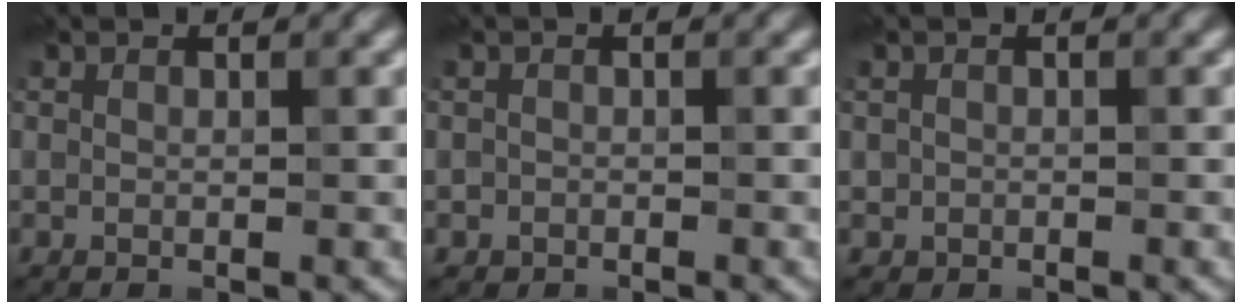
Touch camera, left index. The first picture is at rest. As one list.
[{"total": 0.7, "force": [-0.4, 0.6, -0.1], "torque": [0.007, -0.003, -0.007]}, {"total": 0.8, "force": [-0.2, 0.8, -0.1], "torque": [0.012, -0.004, -0.006]}]